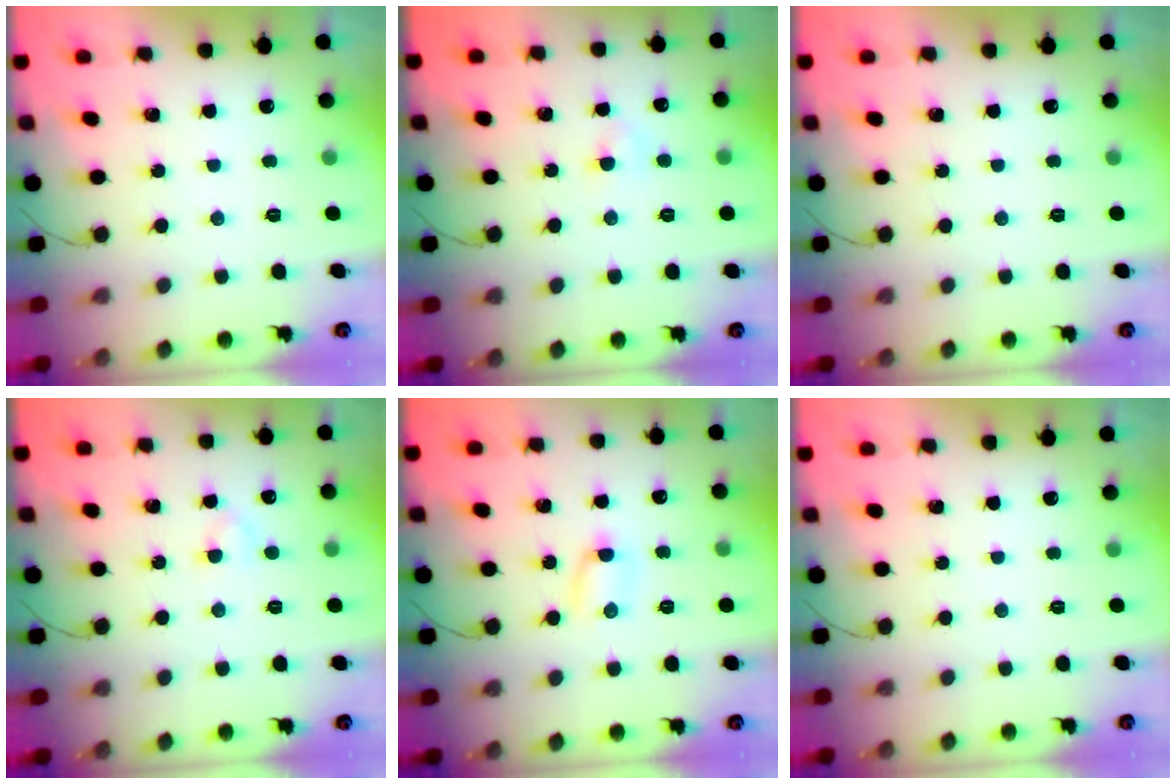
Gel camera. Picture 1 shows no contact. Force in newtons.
{"total": 2.9, "press": 2.7, "slide": 1.1}
{"total": 0.0}
{"total": 2.3, "press": 2.1, "slide": 1.0}
{"total": 2.6, "press": 2.5, "slide": 0.9}
{"total": 0.0}